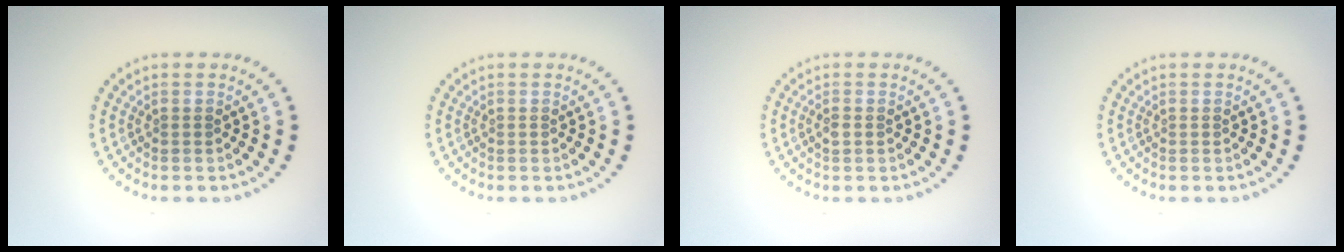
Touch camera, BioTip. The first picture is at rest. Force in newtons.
{"total": 0.0}
{"total": 0.8, "press": 0.7, "slide": 0.3}
{"total": 0.0}